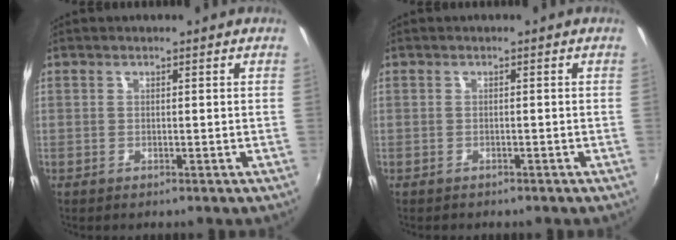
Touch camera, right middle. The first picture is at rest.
{"total": 1.2, "force": [-1.1, 0.6, 0.3], "torque": [-0.009, -0.004, -0.015]}